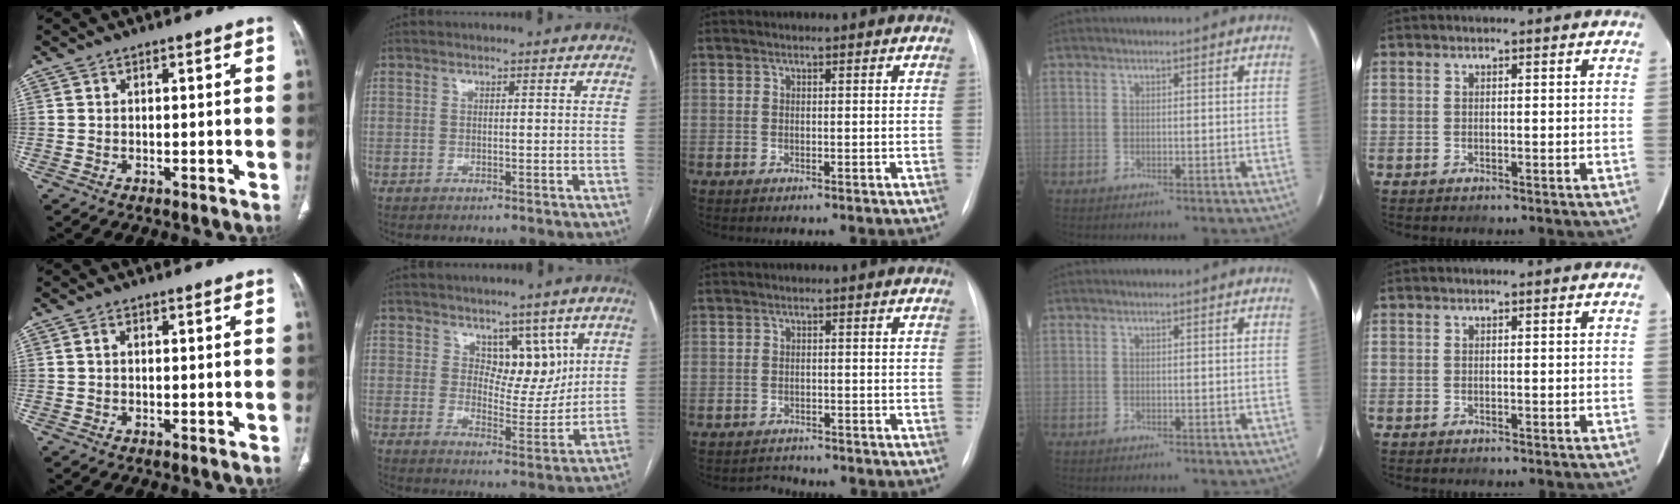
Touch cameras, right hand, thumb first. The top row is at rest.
{"thumb": {"total": 0.8, "force": [0.1, 0.6, 0.6], "torque": [-0.011, 0.003, 0.001]}, "index": {"total": 6.8, "force": [3.7, 3.7, 4.3], "torque": [-0.052, -0.007, 0.064]}, "middle": {"total": 1.8, "force": [-1.5, 0.6, -0.6], "torque": [0.006, -0.004, -0.024]}}